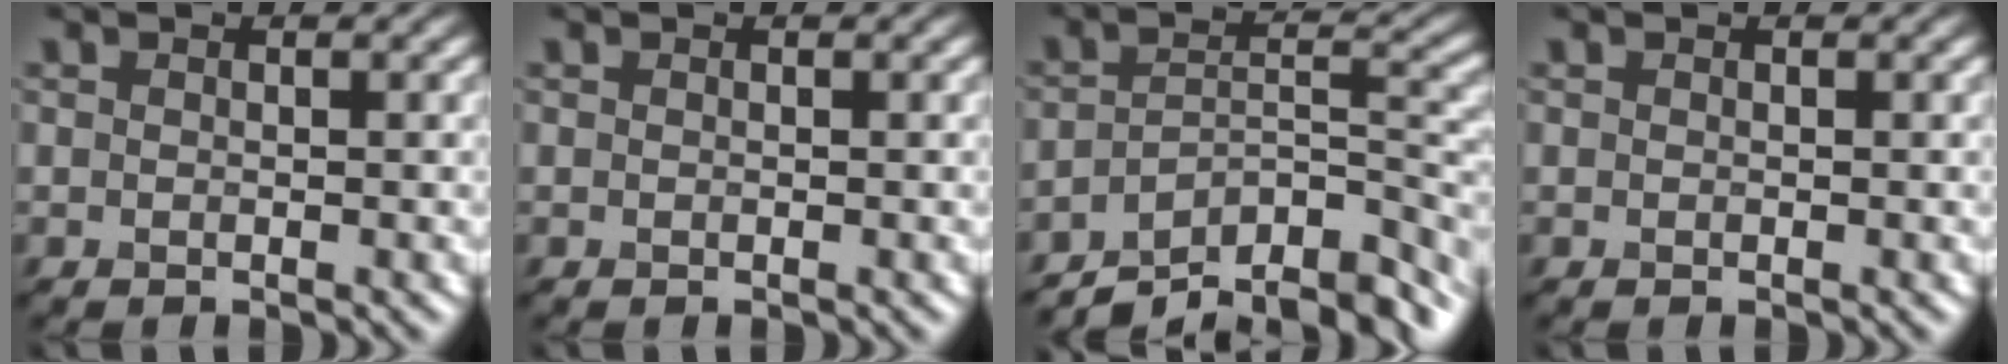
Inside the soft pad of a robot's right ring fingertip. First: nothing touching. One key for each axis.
{"total": 0.0}
{"total": 9.7, "fx": -7.4, "fy": 3.1, "fz": 5.4, "tx": -0.074, "ty": 0.000, "tz": -0.121}
{"total": 0.0}